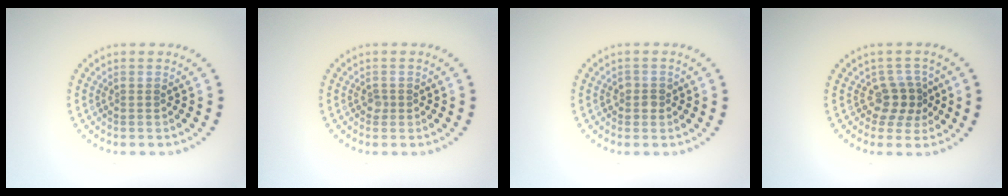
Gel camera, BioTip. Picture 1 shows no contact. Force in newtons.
{"total": 0.6, "press": 0.5, "slide": 0.4}
{"total": 1.3, "press": 1.2, "slide": 0.5}
{"total": 2.6, "press": 2.1, "slide": 1.6}